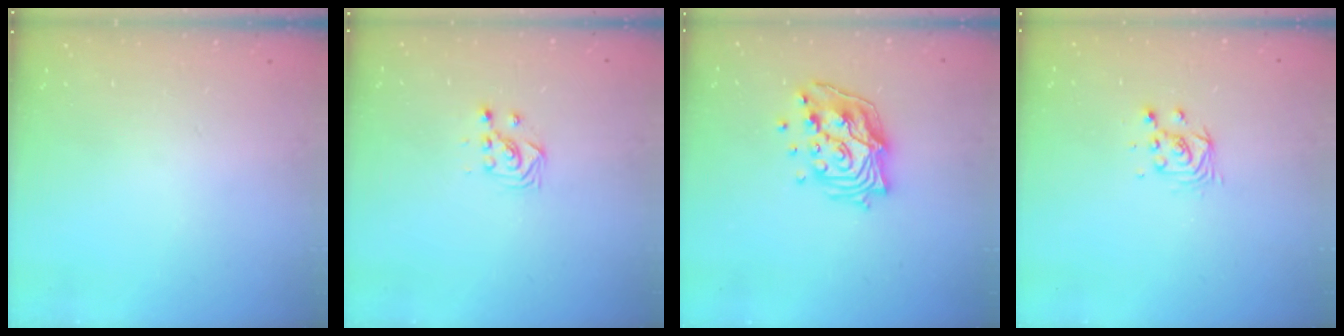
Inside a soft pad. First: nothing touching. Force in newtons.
{"total": 2.7, "press": 2.7, "slide": 0.3}
{"total": 14.9, "press": 14.8, "slide": 1.4}
{"total": 4.1, "press": 4.1, "slide": 0.3}